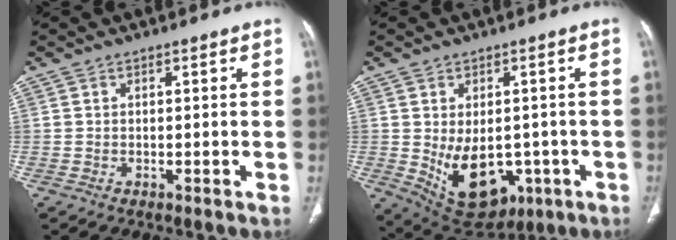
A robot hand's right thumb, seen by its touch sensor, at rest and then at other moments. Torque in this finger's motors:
{"motor_torque": [-0.49, 0.90, 0.67, 0.48, 0.09]}